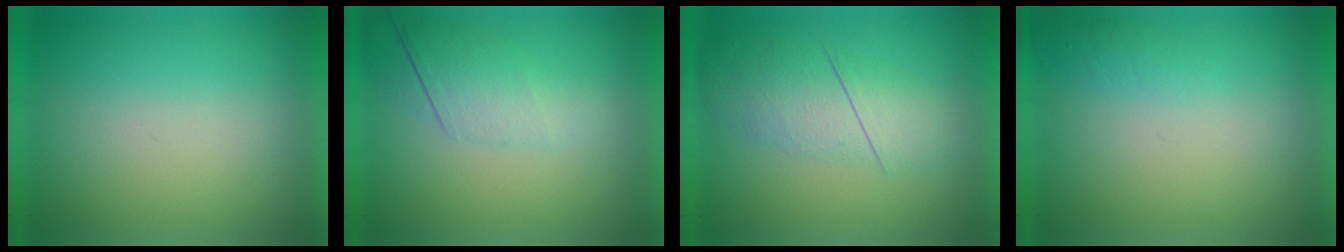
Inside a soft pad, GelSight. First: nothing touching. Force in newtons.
{"total": 2.3}
{"total": 3.0}
{"total": 1.0}